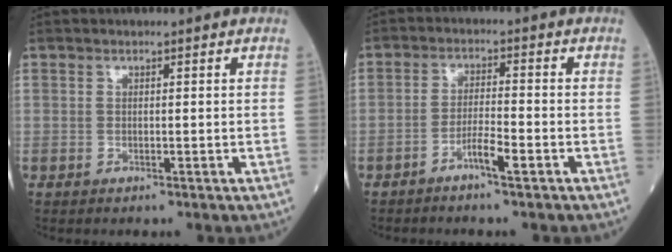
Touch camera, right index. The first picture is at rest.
{"total": 3.7, "force": [-2.4, 0.1, 2.8], "torque": [-0.051, 0.003, -0.046]}